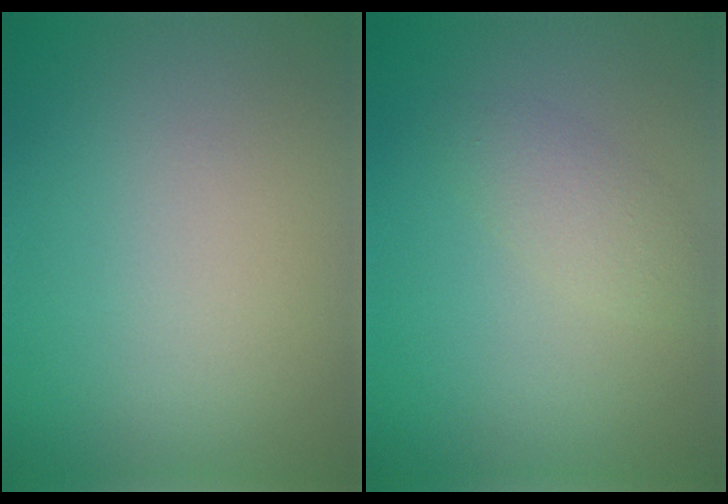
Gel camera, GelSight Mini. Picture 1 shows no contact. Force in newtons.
{"total": 1.9, "press": 1.9, "slide": 0.1}